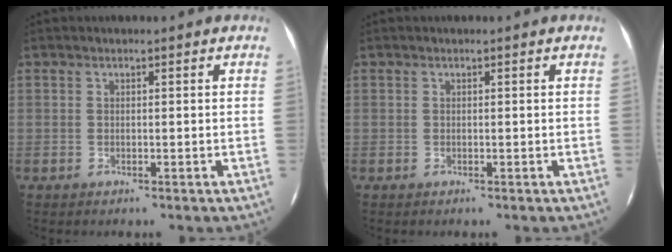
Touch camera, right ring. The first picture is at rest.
{"total": 0.0}